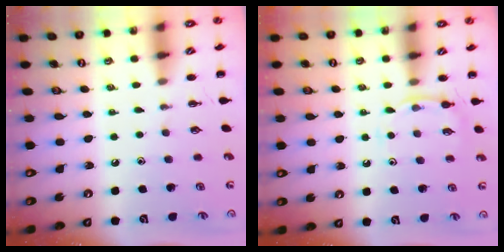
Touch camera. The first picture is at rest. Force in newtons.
{"total": 5.7, "press": 5.4, "slide": 1.6}